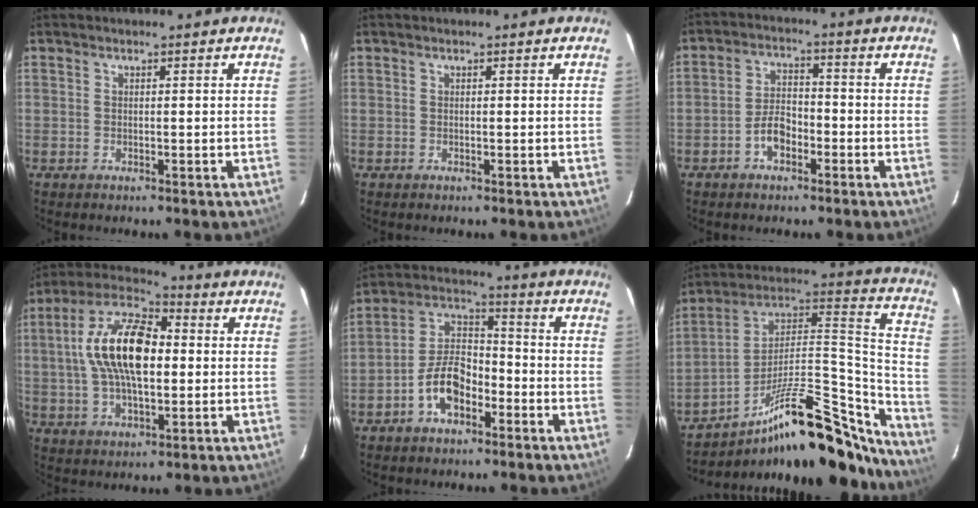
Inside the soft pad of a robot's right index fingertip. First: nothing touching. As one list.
[{"total": 0.0}, {"total": 5.2, "force": [-2.8, 3.0, 3.2], "torque": [-0.064, 0.016, -0.048]}, {"total": 16.1, "force": [1.2, 7.5, 14.2], "torque": [-0.274, 0.019, 0.011]}, {"total": 9.2, "force": [-4.8, 5.1, 6.0], "torque": [-0.119, 0.027, -0.084]}, {"total": 28.7, "force": [-21.6, 9.0, 16.6], "torque": [-0.212, 0.044, -0.320]}]